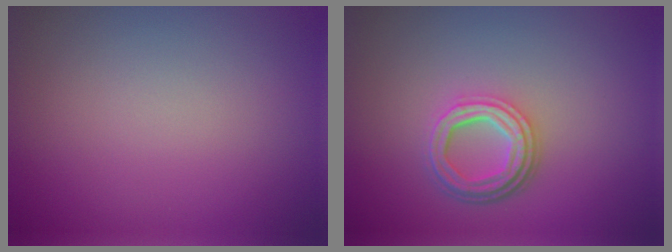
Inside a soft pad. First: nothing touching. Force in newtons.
{"total": 4.2, "press": 3.1, "slide": 2.7}